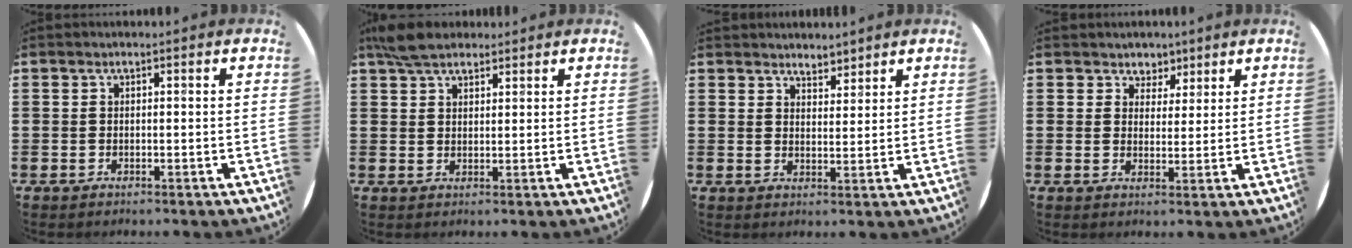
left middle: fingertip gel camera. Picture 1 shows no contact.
{"total": 5.1, "force": [4.2, 1.9, 2.0], "torque": [-0.042, -0.002, 0.079]}
{"total": 3.0, "force": [2.9, 0.6, -0.2], "torque": [-0.001, -0.010, 0.054]}
{"total": 3.4, "force": [2.7, 2.1, -0.1], "torque": [0.000, 0.000, 0.049]}